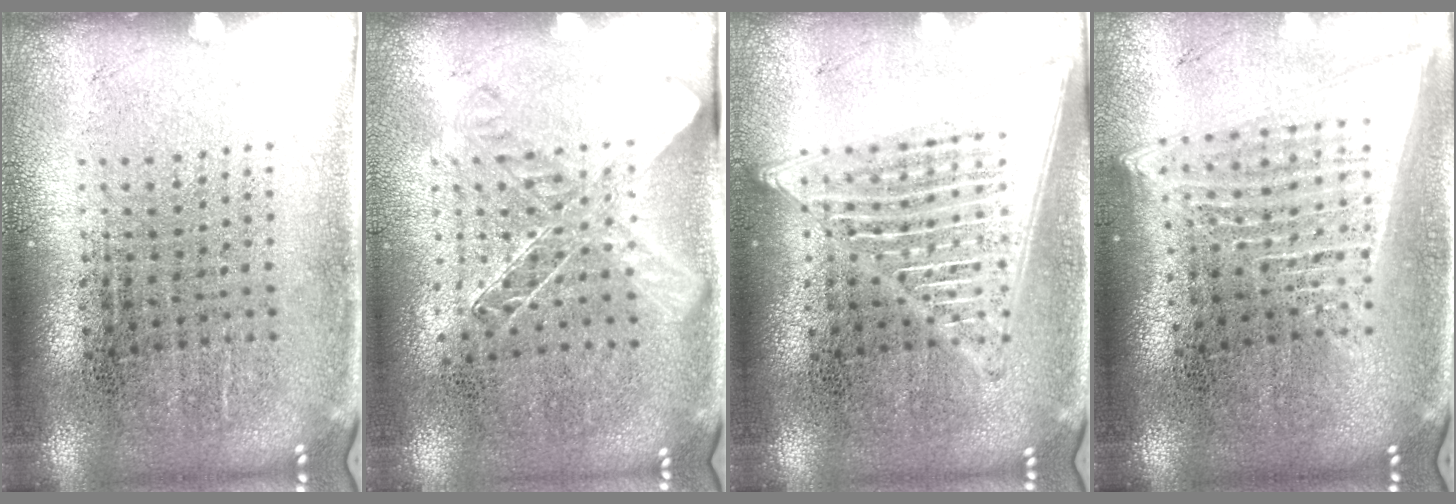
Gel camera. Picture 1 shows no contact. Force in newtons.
{"total": 1.4, "press": 1.2, "slide": 0.6}
{"total": 2.7, "press": 2.7, "slide": 0.2}
{"total": 2.0, "press": 1.7, "slide": 1.1}